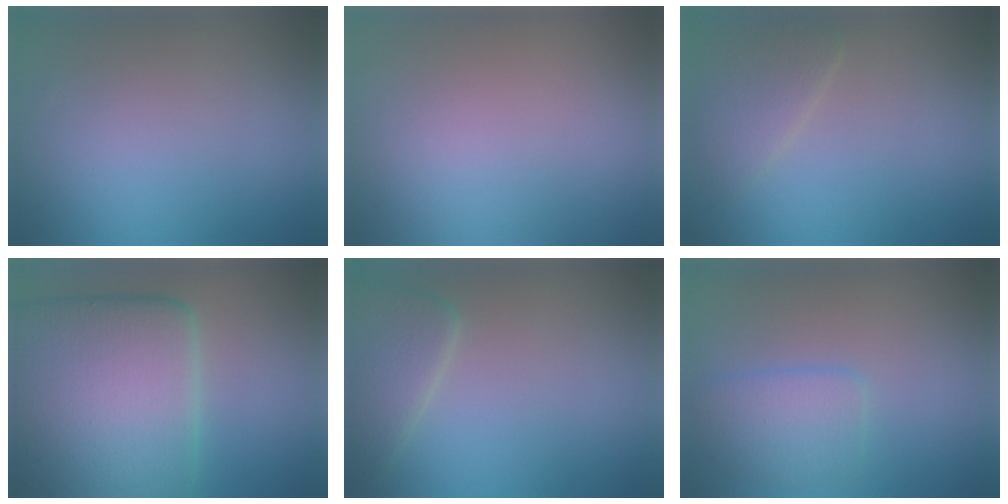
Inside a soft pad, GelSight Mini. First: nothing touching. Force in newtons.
{"total": 0.0}
{"total": 2.6, "press": 2.6, "slide": 0.0}
{"total": 12.5, "press": 12.5, "slide": 0.2}
{"total": 3.3, "press": 3.3, "slide": 0.2}
{"total": 2.5, "press": 2.5, "slide": 0.1}